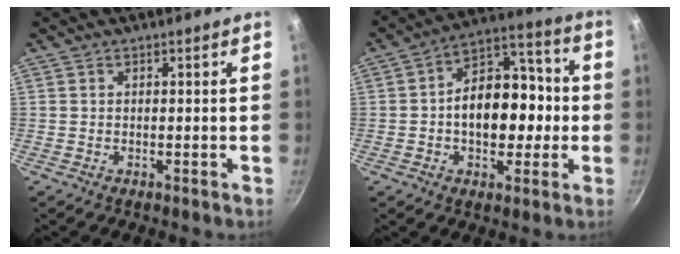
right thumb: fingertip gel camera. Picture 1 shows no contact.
{"total": 15.8, "force": [-1.0, 9.9, 12.3], "torque": [-0.146, 0.036, -0.021]}